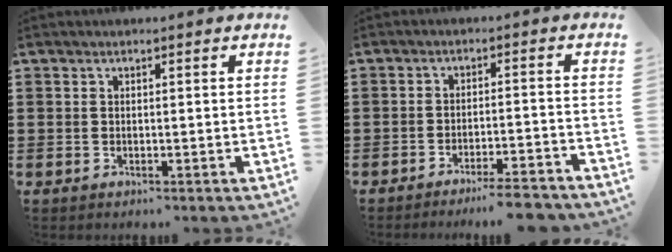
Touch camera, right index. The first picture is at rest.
{"total": 4.5, "force": [-4.2, -0.1, 1.8], "torque": [-0.029, -0.006, -0.079]}